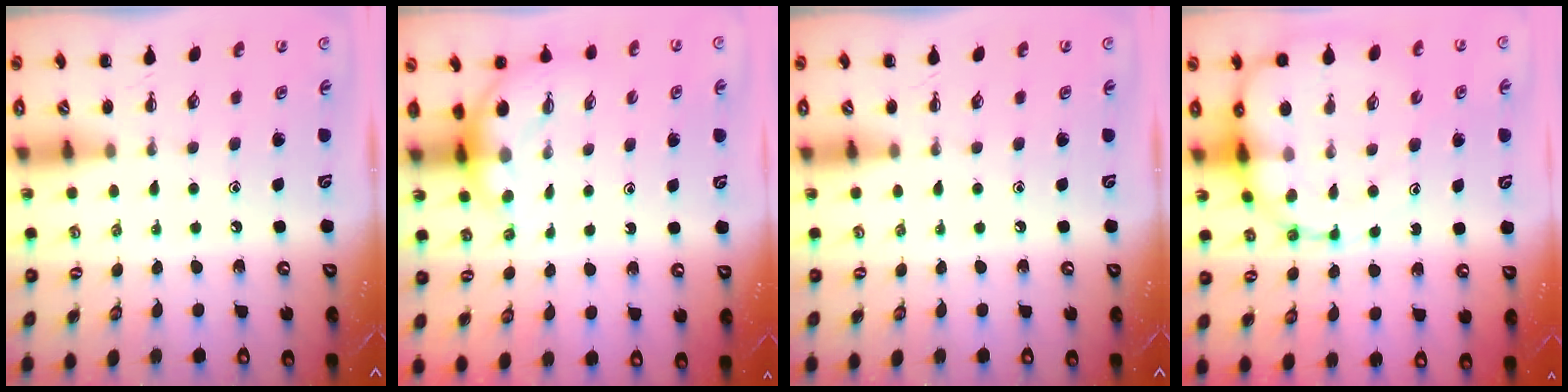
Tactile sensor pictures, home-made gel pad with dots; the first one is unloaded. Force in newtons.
{"total": 5.3, "press": 5.1, "slide": 1.2}
{"total": 0.0}
{"total": 16.2, "press": 15.6, "slide": 4.1}